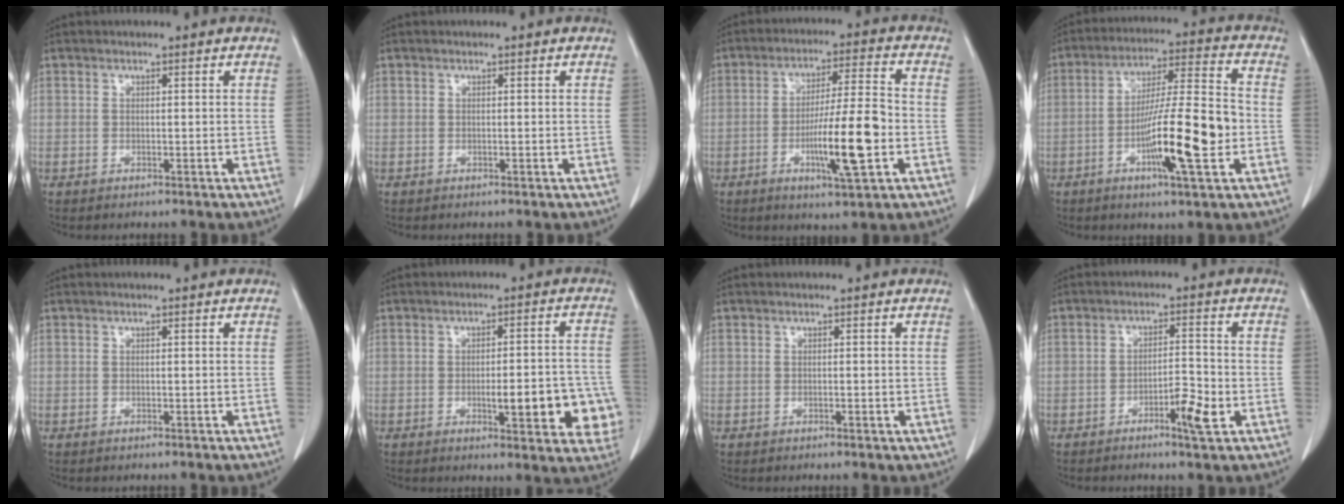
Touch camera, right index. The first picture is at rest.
{"total": 0.0}
{"total": 11.9, "force": [-3.3, 0.6, 11.4], "torque": [-0.195, -0.003, -0.056]}
{"total": 14.2, "force": [-3.8, 1.1, 13.7], "torque": [-0.236, 0.000, -0.066]}
{"total": 0.0}
{"total": 10.9, "force": [-3.2, 2.9, 10.1], "torque": [-0.106, 0.012, -0.034]}
{"total": 0.7, "force": [-0.3, 0.3, 0.5], "torque": [-0.010, -0.001, -0.001]}
{"total": 5.1, "force": [-2.3, 0.7, 4.5], "torque": [-0.070, 0.001, -0.037]}